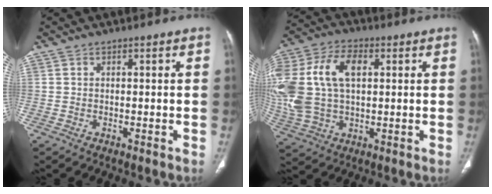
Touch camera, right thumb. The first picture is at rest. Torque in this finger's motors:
{"motor_torque": [2.33, 2.68, 2.45, 0.03, 0.89]}